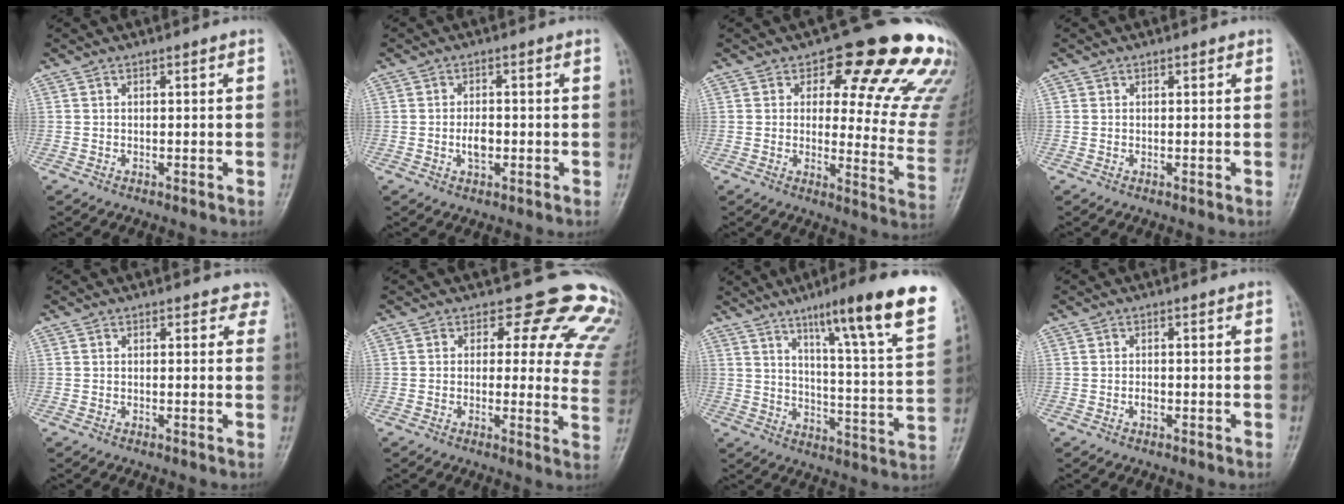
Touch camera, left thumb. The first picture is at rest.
{"total": 3.2, "force": [-0.8, 1.8, 2.5], "torque": [-0.032, 0.003, -0.013]}
{"total": 20.7, "force": [13.8, 8.6, 12.8], "torque": [-0.095, -0.077, 0.155]}
{"total": 0.8, "force": [0.3, 0.7, 0.0], "torque": [0.018, 0.000, 0.004]}
{"total": 2.9, "force": [2.4, 1.7, 0.1], "torque": [0.032, -0.010, 0.003]}
{"total": 16.1, "force": [12.2, 8.0, 7.0], "torque": [-0.018, -0.072, 0.103]}
{"total": 21.8, "force": [13.1, 2.4, 17.2], "torque": [-0.224, -0.050, 0.187]}
{"total": 1.0, "force": [-0.6, 0.6, 0.6], "torque": [0.001, 0.004, -0.008]}